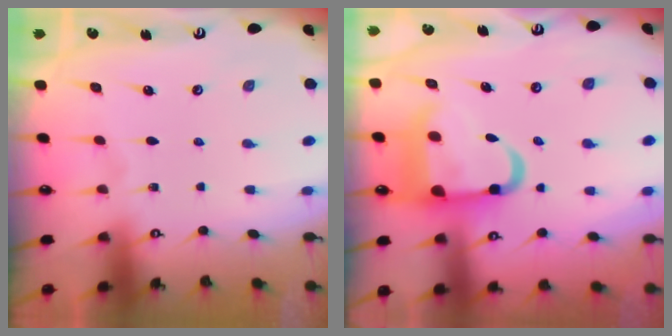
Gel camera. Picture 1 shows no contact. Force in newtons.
{"total": 13.6, "press": 13.5, "slide": 1.6}